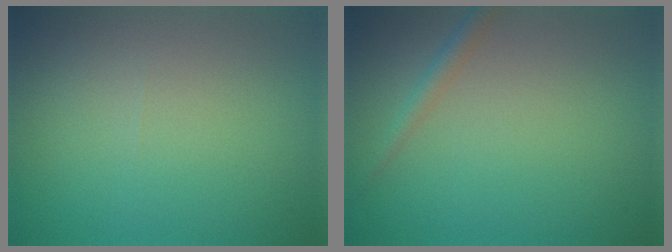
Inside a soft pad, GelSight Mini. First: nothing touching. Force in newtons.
{"total": 1.3, "press": 1.3, "slide": 0.1}